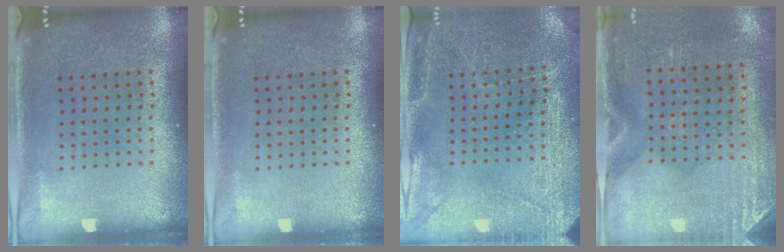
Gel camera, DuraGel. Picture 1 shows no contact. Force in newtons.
{"total": 0.0}
{"total": 2.8, "press": 2.8, "slide": 0.4}
{"total": 2.9, "press": 2.5, "slide": 1.4}